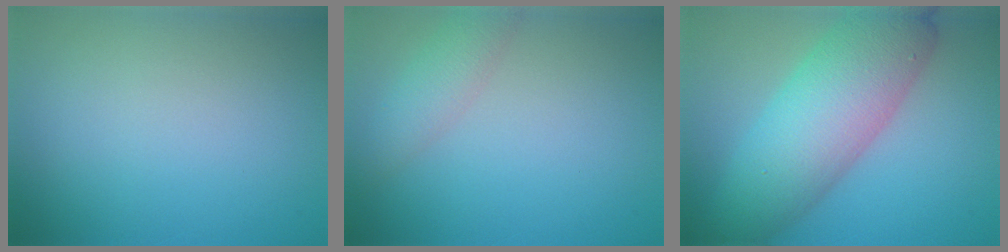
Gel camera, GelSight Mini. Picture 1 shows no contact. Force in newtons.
{"total": 2.5, "press": 2.5, "slide": 0.1}
{"total": 9.5, "press": 9.5, "slide": 0.1}